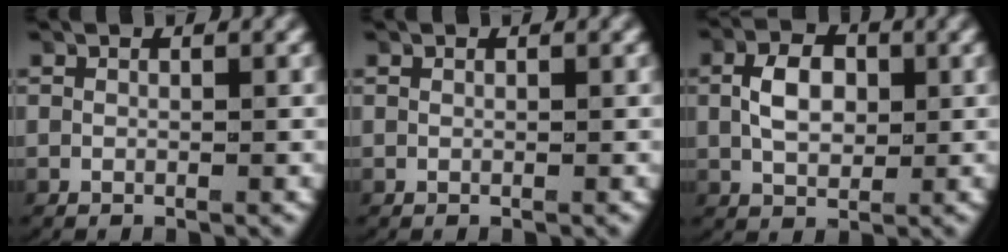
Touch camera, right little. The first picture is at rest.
{"total": 0.0}
{"total": 3.7, "force": [0.3, 2.3, 2.8], "torque": [-0.049, 0.000, 0.007]}